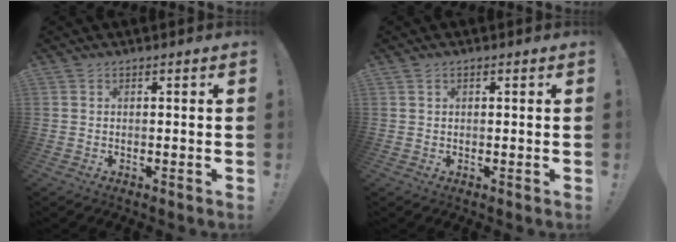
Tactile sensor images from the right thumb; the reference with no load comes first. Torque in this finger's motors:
{"motor_torque": [-0.30, -0.09, -0.32, -0.01, 0.07]}